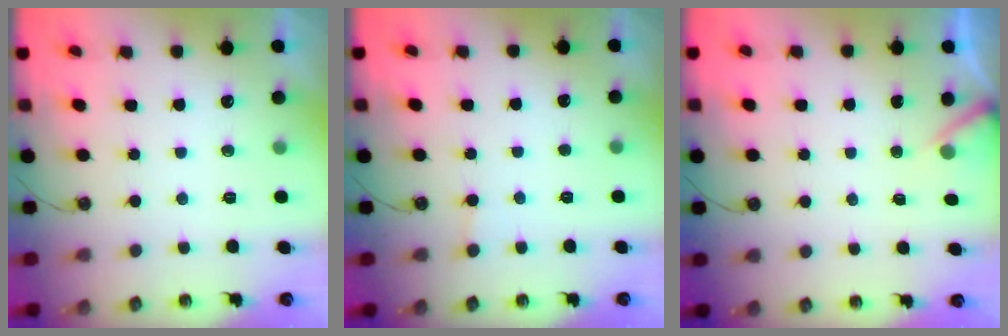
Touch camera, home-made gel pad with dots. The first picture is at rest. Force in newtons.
{"total": 1.7, "press": 1.7, "slide": 0.3}
{"total": 3.6, "press": 3.6, "slide": 0.1}